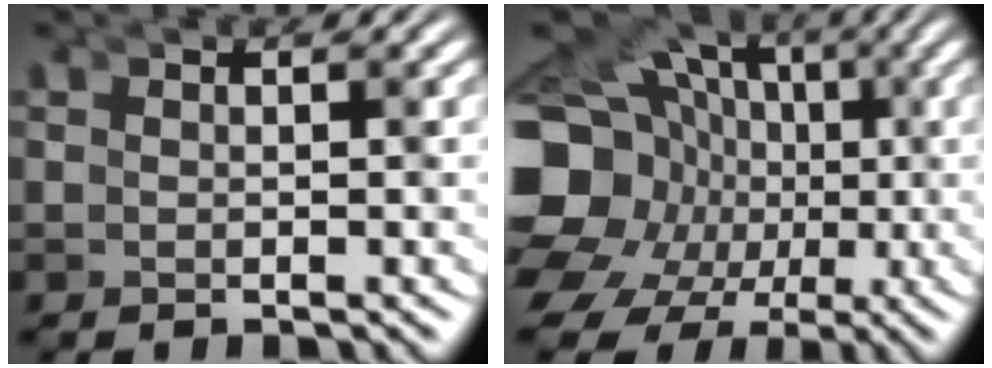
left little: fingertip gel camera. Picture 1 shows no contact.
{"total": 12.9, "force": [-2.2, 11.4, 5.7], "torque": [-0.144, -0.066, -0.031]}